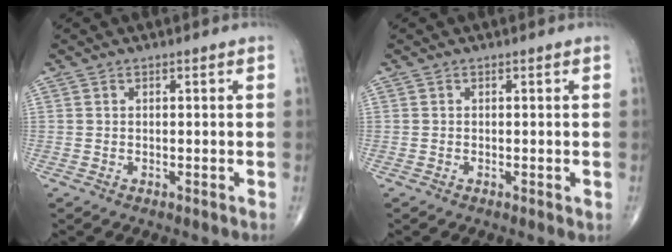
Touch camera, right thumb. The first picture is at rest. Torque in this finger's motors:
{"motor_torque": [0.03, 0.51, -0.05, -0.05, -0.01]}